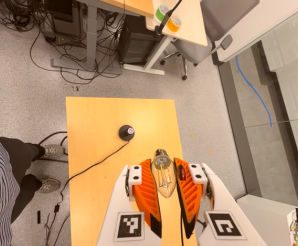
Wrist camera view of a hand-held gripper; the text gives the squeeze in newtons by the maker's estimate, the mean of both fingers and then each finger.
{"total": 21.3, "left": 25.8, "right": 16.8}